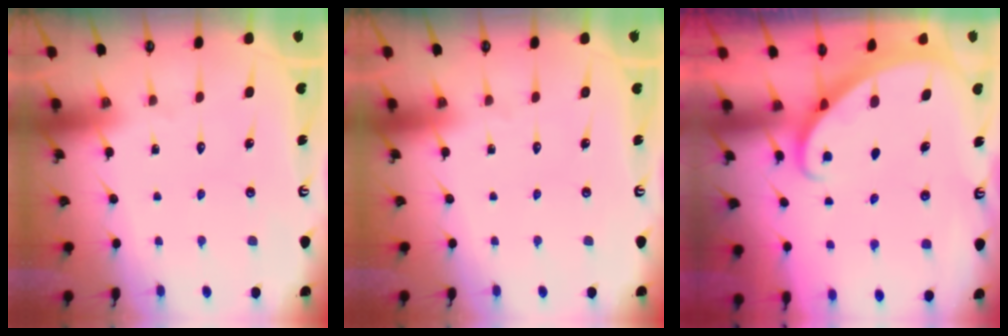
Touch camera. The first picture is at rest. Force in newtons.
{"total": 0.0}
{"total": 1.8, "press": 1.8, "slide": 0.1}